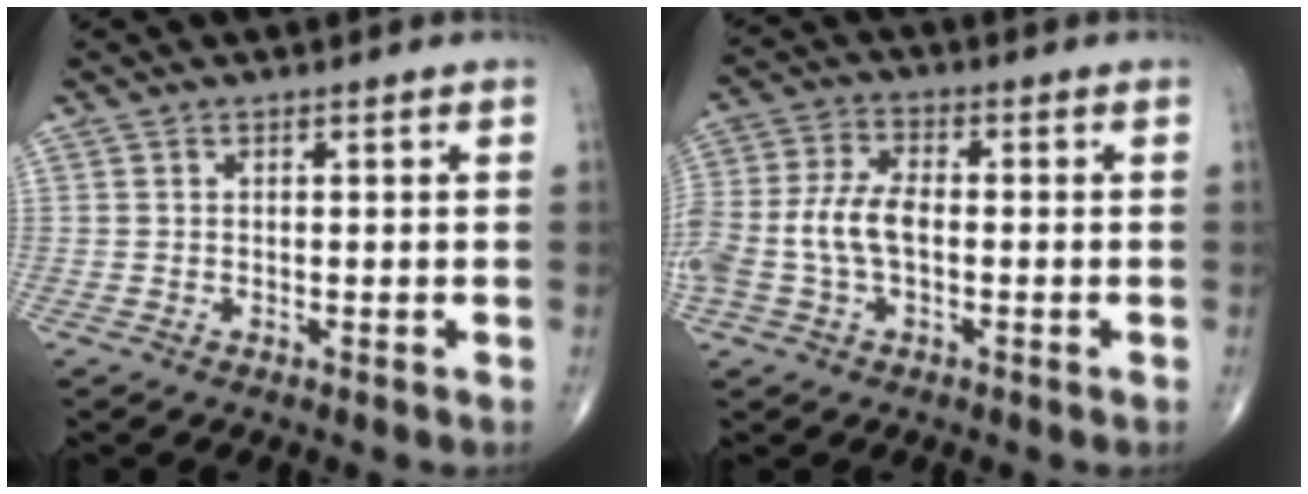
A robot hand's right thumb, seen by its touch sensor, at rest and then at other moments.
{"total": 10.9, "force": [-1.5, 6.3, 8.8], "torque": [-0.206, 0.025, -0.029]}